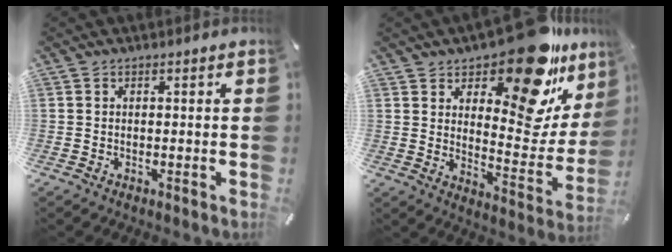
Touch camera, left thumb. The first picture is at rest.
{"total": 20.5, "force": [14.8, 8.1, 11.7], "torque": [-0.154, -0.122, 0.242]}